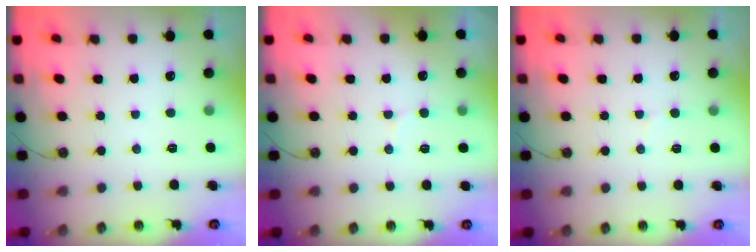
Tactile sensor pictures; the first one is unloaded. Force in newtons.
{"total": 7.1, "press": 7.0, "slide": 1.3}
{"total": 5.8, "press": 5.8, "slide": 0.5}